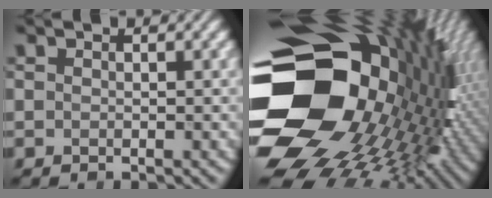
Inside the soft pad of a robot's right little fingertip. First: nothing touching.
{"total": 20.9, "force": [-1.2, 15.6, 13.9], "torque": [-0.279, -0.029, -0.005]}